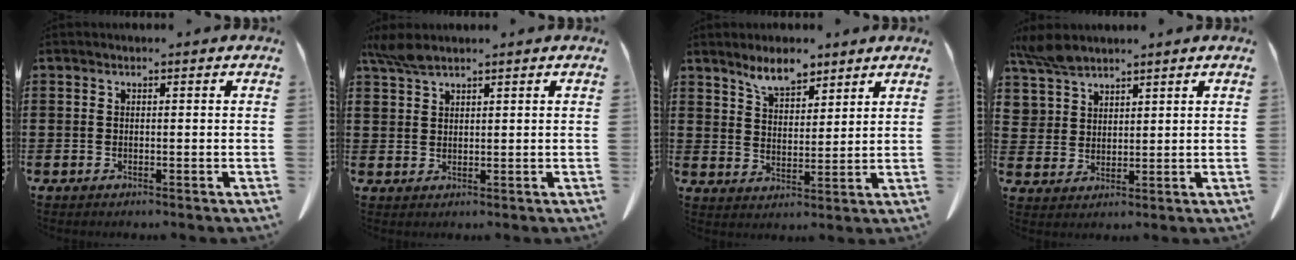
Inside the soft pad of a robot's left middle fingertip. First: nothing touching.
{"total": 3.2, "force": [2.6, 0.8, 1.6], "torque": [-0.039, -0.002, 0.050]}
{"total": 5.9, "force": [5.1, 1.9, 2.2], "torque": [-0.050, -0.015, 0.094]}
{"total": 4.7, "force": [4.1, 2.2, 0.9], "torque": [-0.037, -0.006, 0.079]}